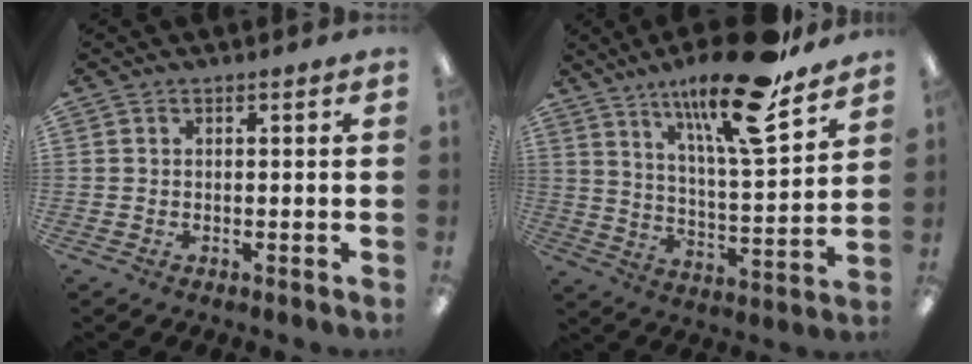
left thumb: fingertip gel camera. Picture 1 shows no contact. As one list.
[{"total": 20.0, "force": [14.1, 4.6, 13.4], "torque": [-0.224, -0.082, 0.227]}]